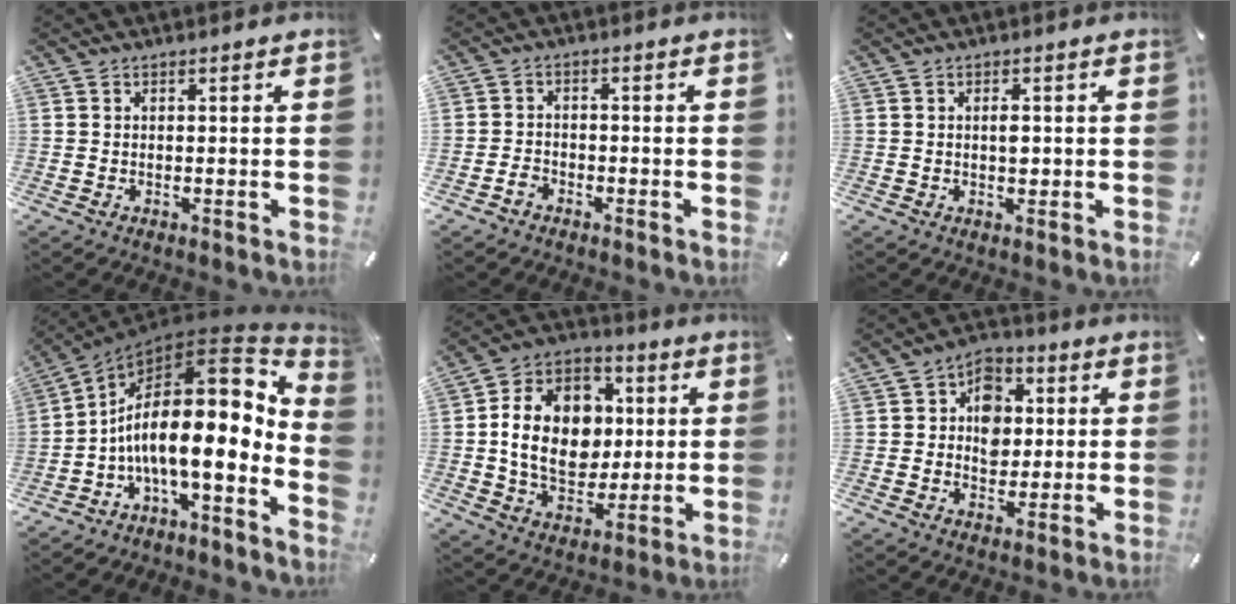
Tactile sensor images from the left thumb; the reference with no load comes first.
{"total": 2.6, "force": [-1.7, 1.9, 0.7], "torque": [-0.011, 0.011, -0.037]}
{"total": 2.4, "force": [0.0, 1.3, 2.0], "torque": [-0.032, -0.002, -0.002]}
{"total": 20.4, "force": [0.8, 8.6, 18.5], "torque": [-0.310, -0.055, 0.008]}
{"total": 17.0, "force": [0.9, 13.9, 9.8], "torque": [-0.189, 0.008, 0.021]}
{"total": 9.0, "force": [0.9, 7.6, 4.8], "torque": [-0.056, 0.005, 0.013]}